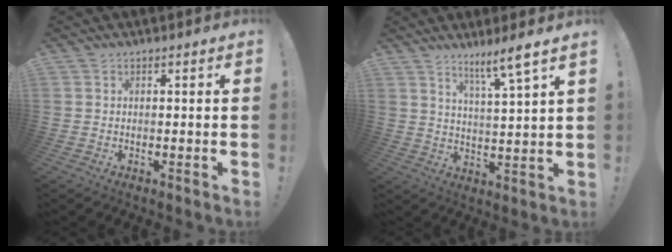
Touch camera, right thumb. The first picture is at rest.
{"total": 7.6, "force": [5.5, -0.8, 5.1], "torque": [-0.072, -0.043, 0.084]}